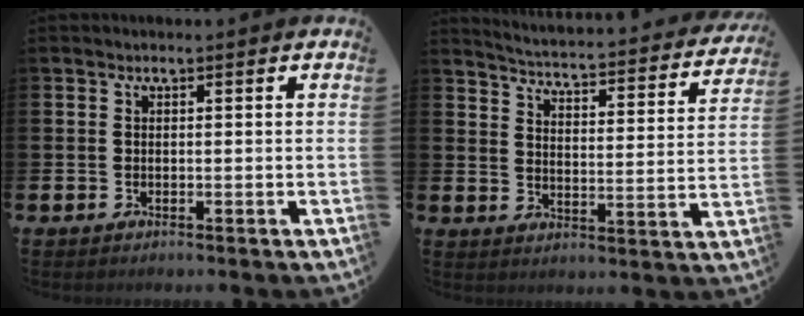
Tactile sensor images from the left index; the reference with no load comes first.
{"total": 3.8, "force": [3.6, 0.3, 1.0], "torque": [-0.040, -0.040, 0.053]}